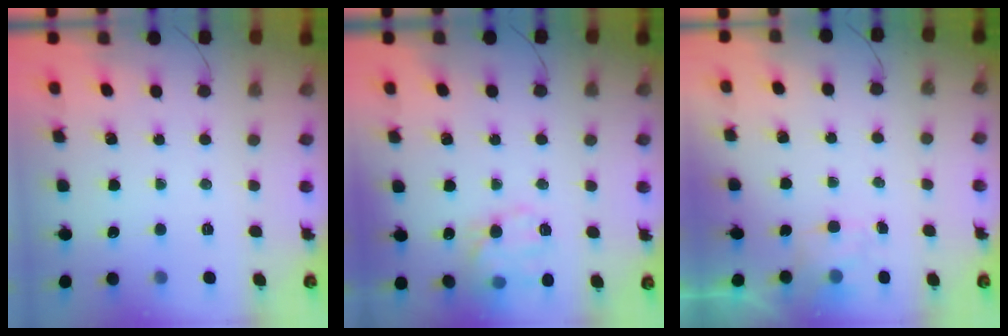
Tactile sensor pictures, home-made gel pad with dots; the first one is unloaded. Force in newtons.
{"total": 14.0, "press": 13.9, "slide": 1.6}
{"total": 2.2, "press": 1.8, "slide": 1.3}